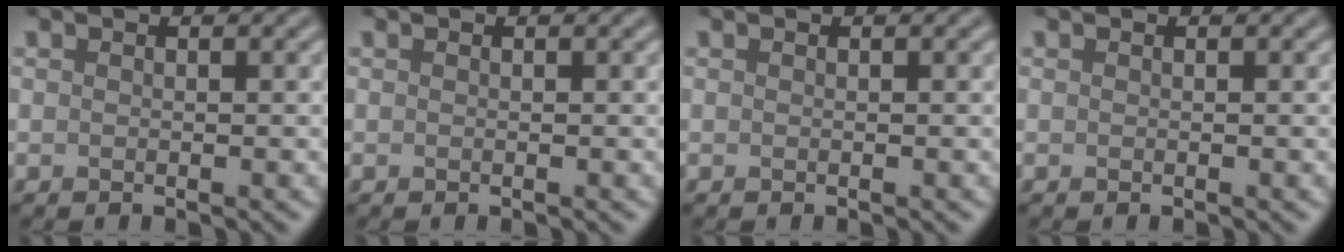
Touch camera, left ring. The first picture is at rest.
{"total": 0.0}
{"total": 0.0}
{"total": 0.0}